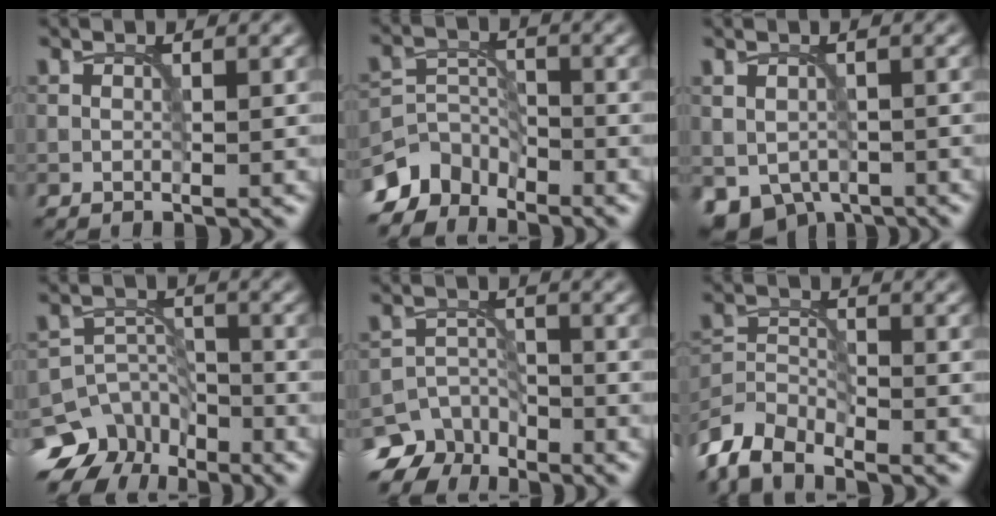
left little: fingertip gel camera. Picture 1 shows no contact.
{"total": 5.1, "force": [-4.2, 2.6, 1.3], "torque": [-0.022, -0.005, -0.092]}
{"total": 4.0, "force": [-1.9, 2.9, 2.0], "torque": [-0.033, -0.019, -0.022]}
{"total": 8.3, "force": [-6.3, 5.1, 2.1], "torque": [-0.019, 0.000, -0.106]}
{"total": 6.5, "force": [-5.3, 3.6, 1.3], "torque": [0.001, -0.003, -0.088]}
{"total": 5.3, "force": [-4.6, 1.6, 2.1], "torque": [-0.044, -0.009, -0.100]}